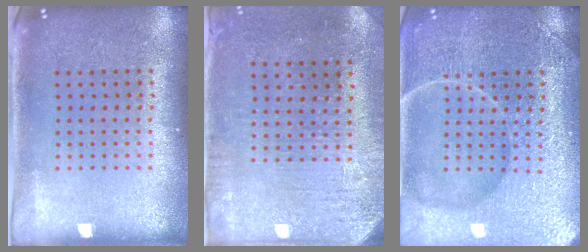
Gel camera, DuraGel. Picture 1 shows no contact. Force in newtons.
{"total": 3.1, "press": 2.6, "slide": 1.7}
{"total": 7.4, "press": 7.3, "slide": 1.0}